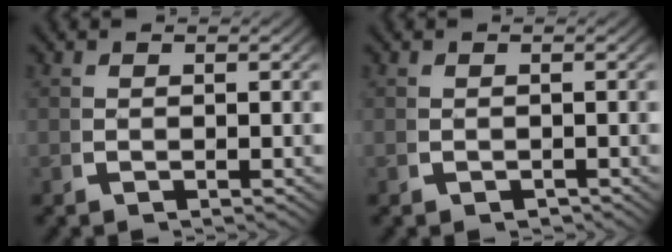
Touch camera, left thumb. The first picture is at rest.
{"total": 0.9, "force": [-0.8, 0.3, -0.2], "torque": [0.006, -0.004, -0.011]}